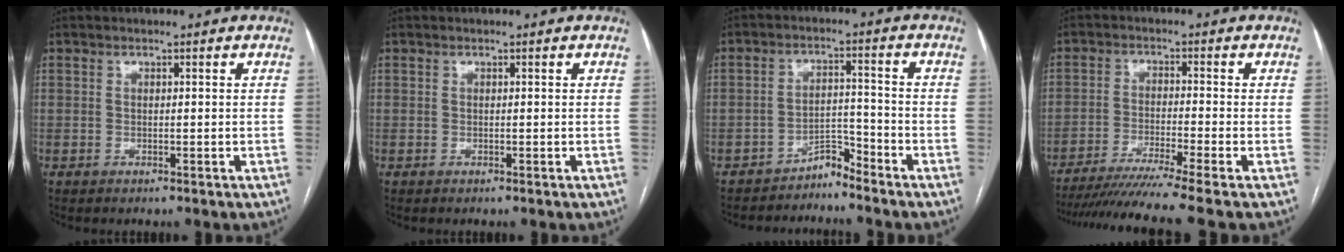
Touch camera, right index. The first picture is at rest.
{"total": 0.0}
{"total": 3.4, "force": [-3.3, 0.7, 0.4], "torque": [0.005, 0.001, -0.058]}
{"total": 11.9, "force": [-9.9, -2.9, 5.9], "torque": [-0.076, -0.032, -0.158]}